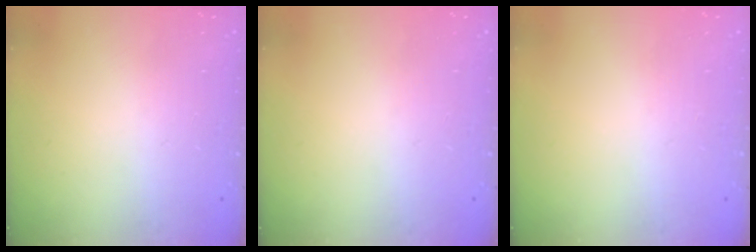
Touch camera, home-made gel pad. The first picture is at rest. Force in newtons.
{"total": 0.0}
{"total": 0.0}